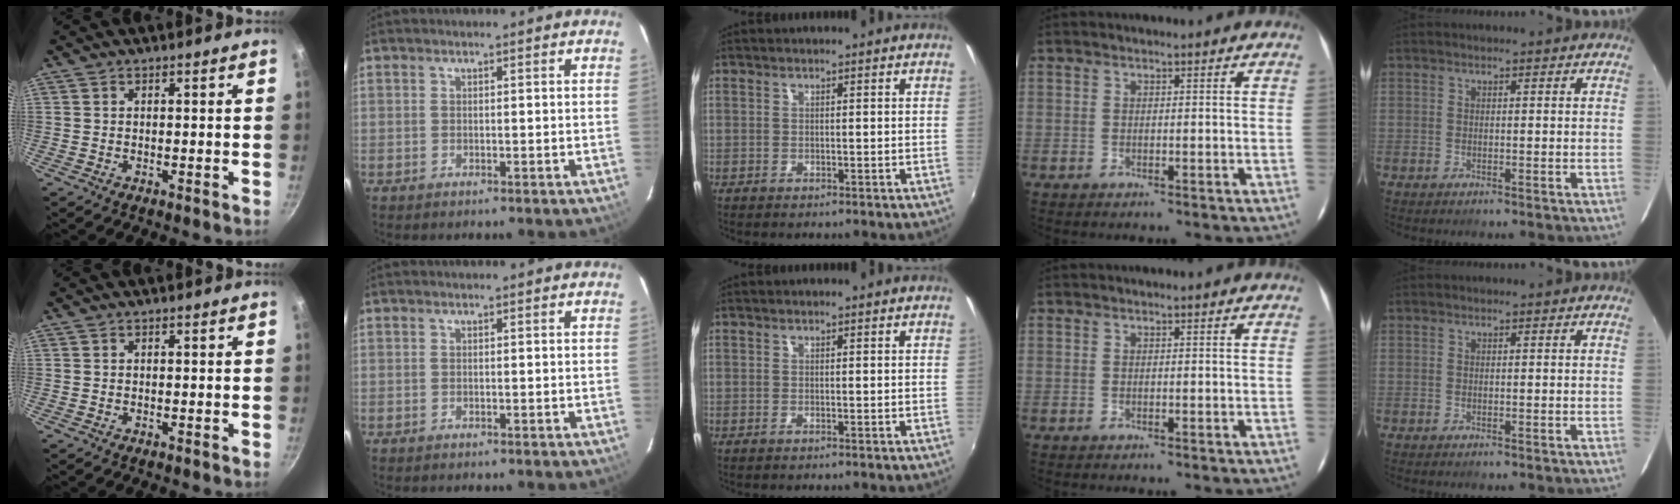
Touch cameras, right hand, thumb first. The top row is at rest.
{}